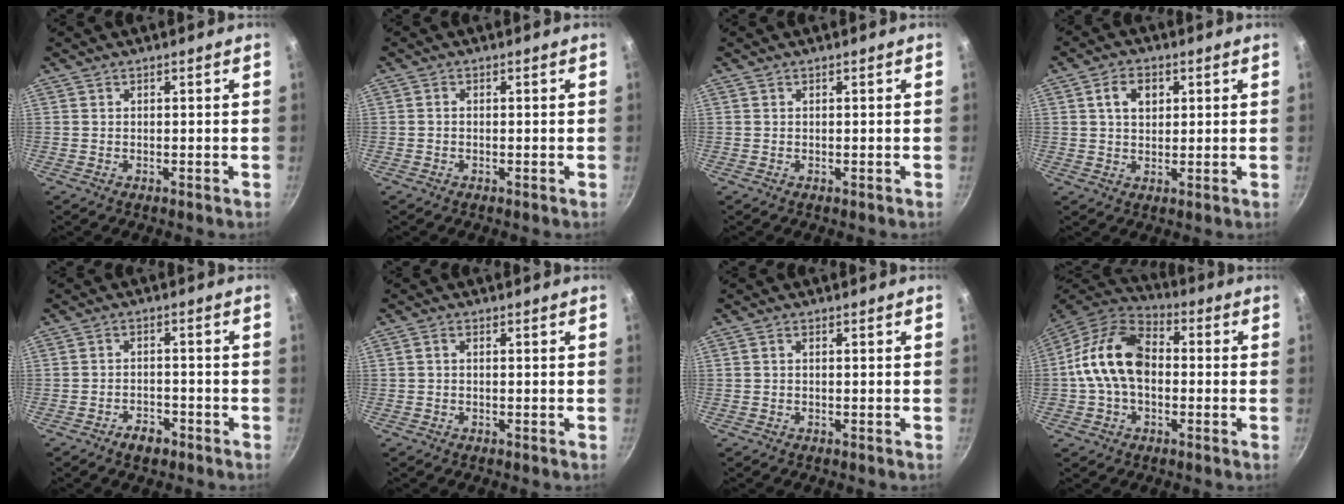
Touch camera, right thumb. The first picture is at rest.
{"total": 0.7, "force": [-0.2, 0.5, 0.4], "torque": [-0.007, 0.005, -0.004]}
{"total": 0.0}
{"total": 5.2, "force": [1.6, 3.7, 3.4], "torque": [-0.042, 0.001, 0.027]}
{"total": 4.0, "force": [-2.8, 2.2, 1.9], "torque": [-0.022, 0.024, -0.043]}
{"total": 1.2, "force": [-0.1, 0.8, 0.9], "torque": [-0.023, 0.008, -0.003]}
{"total": 0.7, "force": [-0.1, 0.4, 0.6], "torque": [-0.015, 0.006, -0.001]}
{"total": 14.9, "force": [-0.3, 10.1, 11.0], "torque": [-0.175, 0.038, -0.022]}